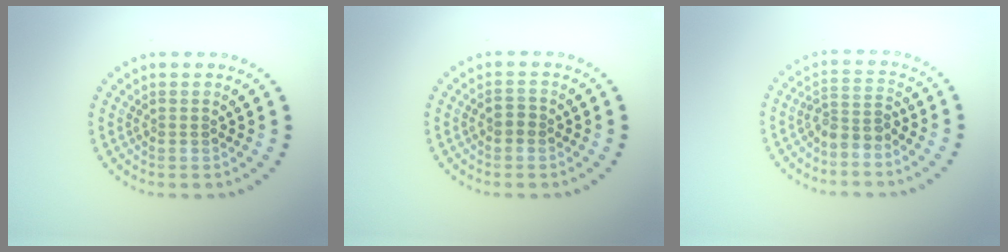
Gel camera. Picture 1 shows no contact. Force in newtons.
{"total": 1.3, "press": 1.3, "slide": 0.2}
{"total": 2.3, "press": 1.8, "slide": 1.4}